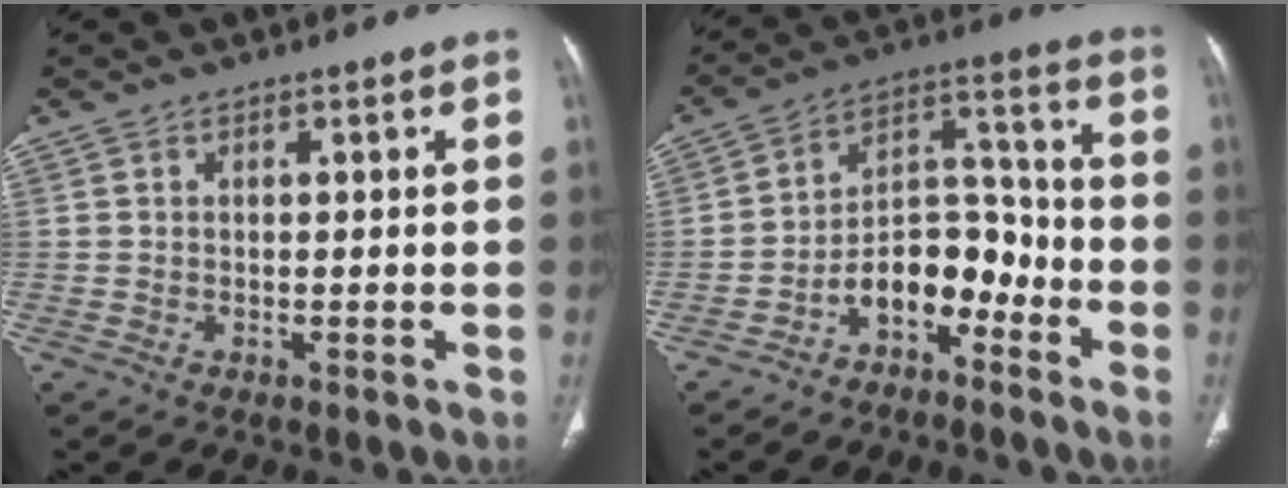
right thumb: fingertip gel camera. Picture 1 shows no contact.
{"total": 10.4, "force": [-5.6, 6.2, 6.1], "torque": [-0.070, 0.083, -0.101]}